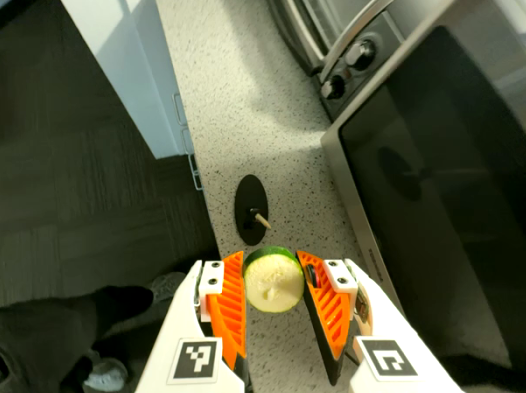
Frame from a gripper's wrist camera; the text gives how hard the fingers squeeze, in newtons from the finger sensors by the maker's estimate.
{"total": 10.8, "left": 10.9, "right": 10.7}